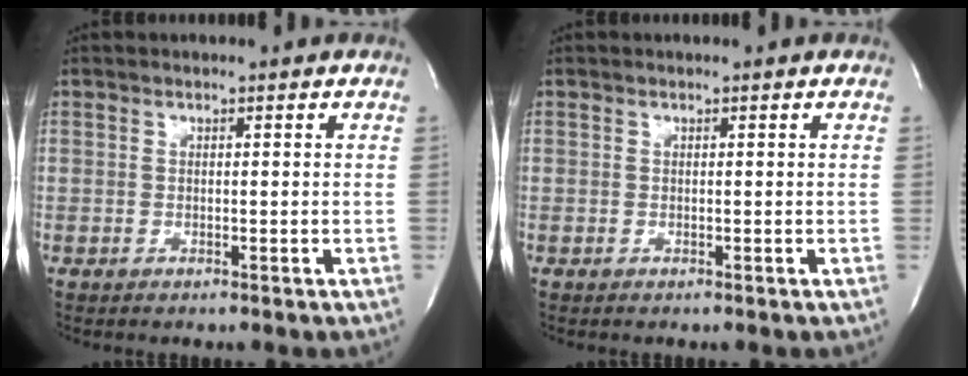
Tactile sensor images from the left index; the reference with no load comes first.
{"total": 0.0}